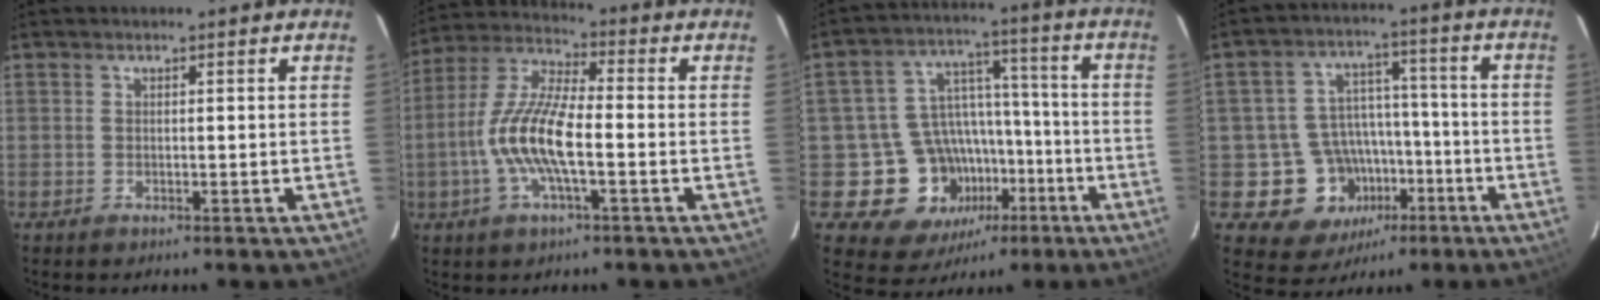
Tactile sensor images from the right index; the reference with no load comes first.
{"total": 12.9, "force": [-2.9, 3.6, 12.1], "torque": [-0.252, 0.003, -0.062]}
{"total": 14.4, "force": [-6.1, 11.8, 5.6], "torque": [-0.113, 0.046, -0.068]}
{"total": 12.6, "force": [-5.2, 10.7, 4.2], "torque": [-0.087, 0.041, -0.055]}